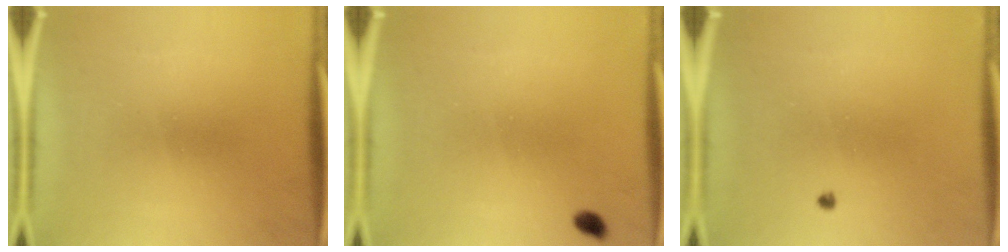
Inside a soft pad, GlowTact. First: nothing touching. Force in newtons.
{"total": 1.3}
{"total": 0.7}